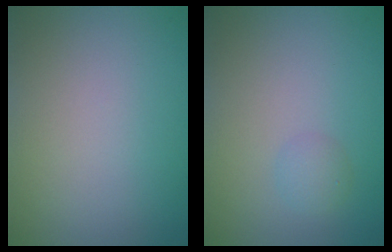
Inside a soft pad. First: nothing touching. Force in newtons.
{"total": 1.2, "press": 1.2, "slide": 0.0}